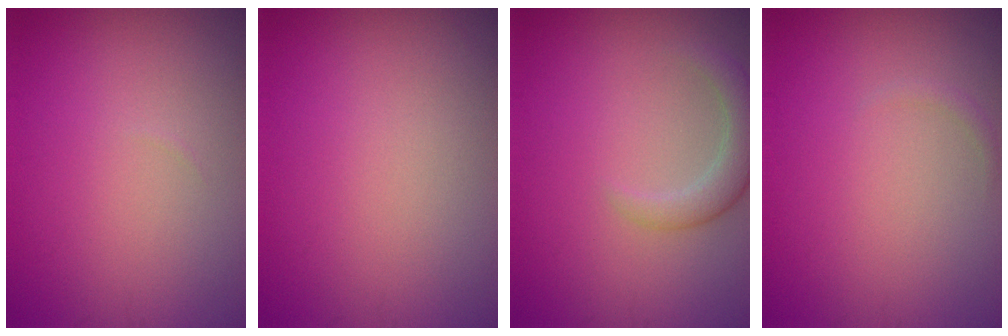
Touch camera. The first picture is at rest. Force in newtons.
{"total": 0.0}
{"total": 2.5, "press": 2.5, "slide": 0.2}
{"total": 0.5, "press": 0.5, "slide": 0.0}